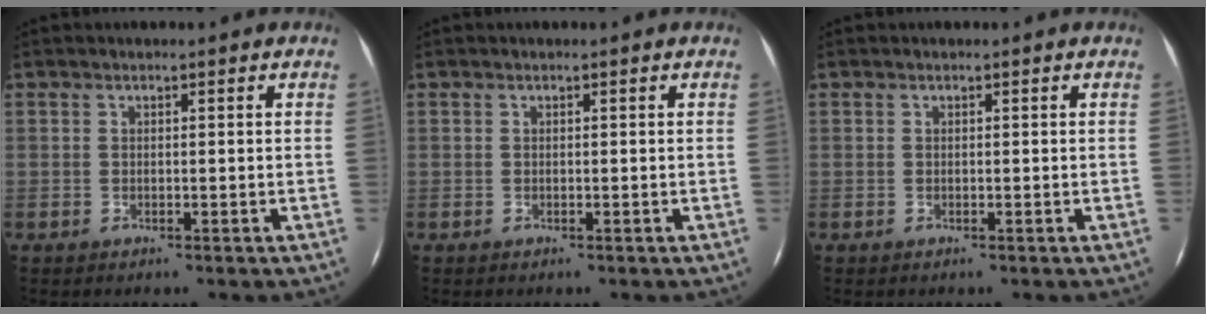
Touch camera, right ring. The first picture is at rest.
{"total": 0.0}
{"total": 0.0}